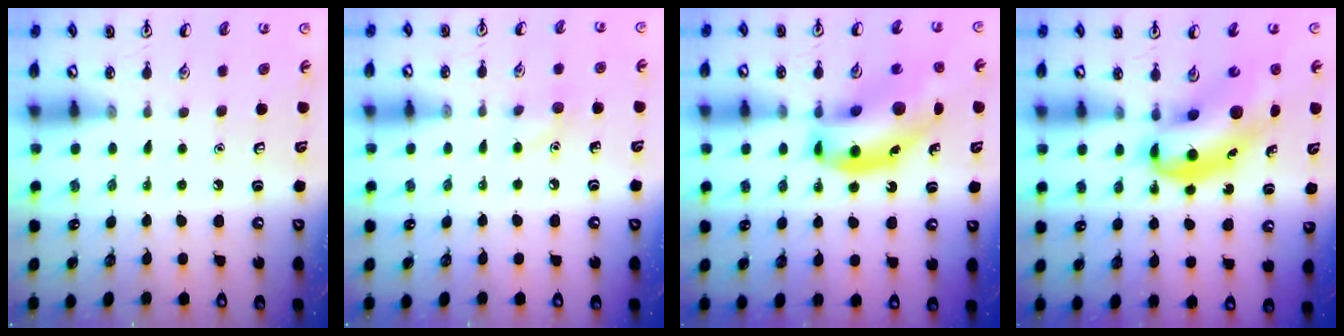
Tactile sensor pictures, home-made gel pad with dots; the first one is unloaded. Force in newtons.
{"total": 6.2, "press": 5.9, "slide": 1.8}
{"total": 17.3, "press": 16.7, "slide": 4.8}
{"total": 9.8, "press": 9.5, "slide": 2.4}